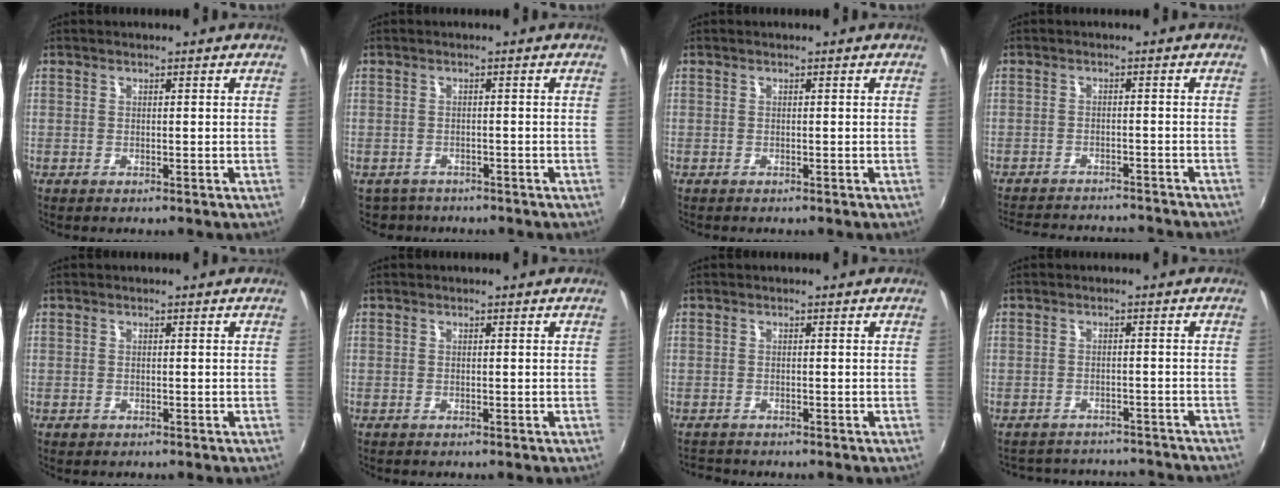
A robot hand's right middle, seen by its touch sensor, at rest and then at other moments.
{"total": 4.4, "force": [-3.8, 2.1, 0.5], "torque": [-0.023, -0.020, -0.058]}
{"total": 0.5, "force": [-0.4, -0.1, 0.4], "torque": [-0.002, 0.004, -0.005]}
{"total": 15.4, "force": [-14.0, 2.9, 5.7], "torque": [-0.117, -0.017, -0.195]}
{"total": 0.7, "force": [-0.5, 0.4, 0.2], "torque": [-0.007, -0.003, -0.007]}
{"total": 0.0}
{"total": 1.9, "force": [-1.8, 0.4, 0.1], "torque": [-0.007, -0.007, -0.033]}
{"total": 15.6, "force": [-14.1, 4.7, 4.8], "torque": [-0.099, 0.006, -0.176]}